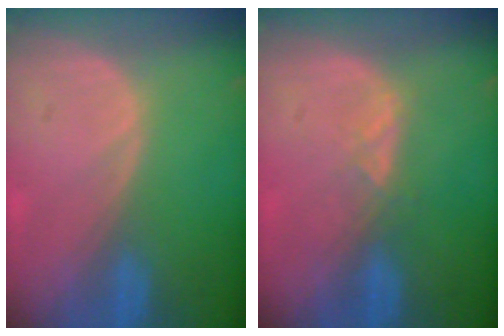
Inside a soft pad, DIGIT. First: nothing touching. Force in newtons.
{"total": 2.0, "press": 1.9, "slide": 0.7}